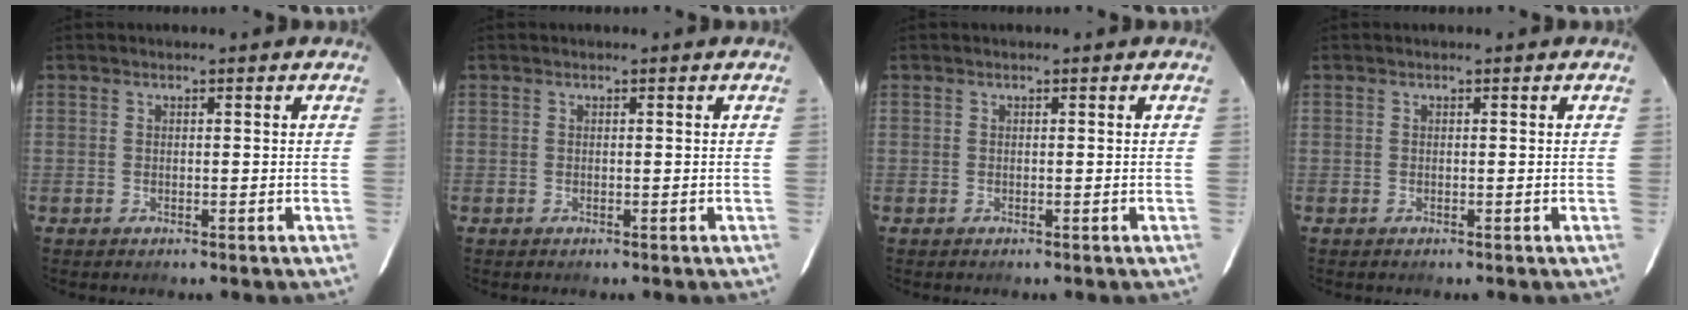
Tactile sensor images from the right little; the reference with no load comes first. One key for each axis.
{"total": 0.0}
{"total": 0.0}
{"total": 0.0}